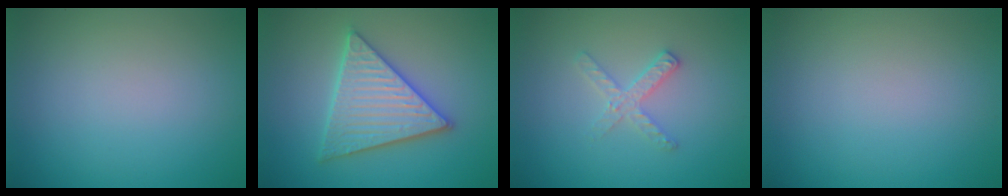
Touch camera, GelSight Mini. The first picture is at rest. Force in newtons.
{"total": 5.7, "press": 5.6, "slide": 0.6}
{"total": 2.0, "press": 2.0, "slide": 0.2}
{"total": 0.0}